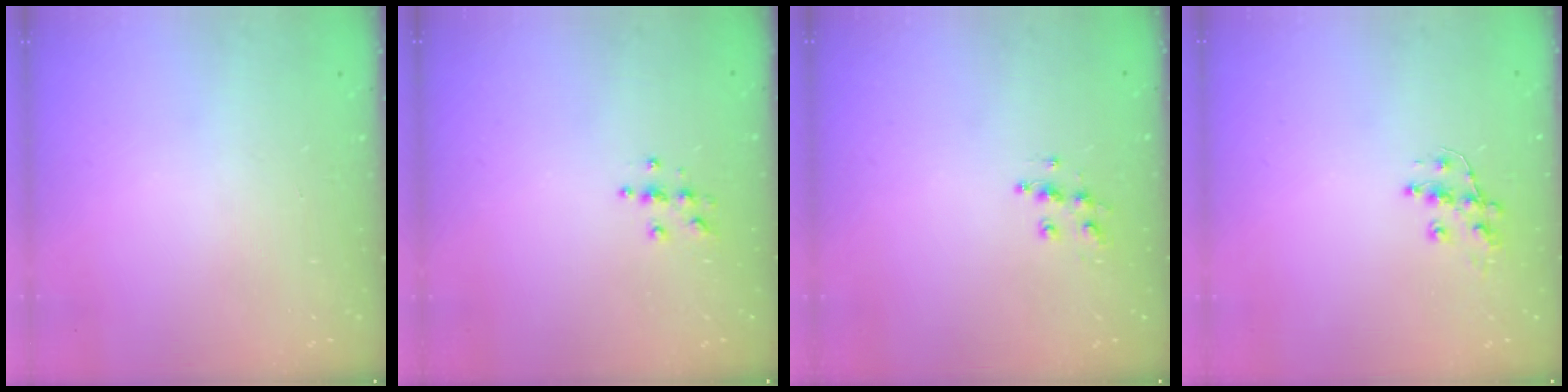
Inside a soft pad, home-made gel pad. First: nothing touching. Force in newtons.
{"total": 4.0, "press": 4.0, "slide": 0.4}
{"total": 7.3, "press": 7.3, "slide": 0.1}
{"total": 8.8, "press": 8.8, "slide": 0.6}